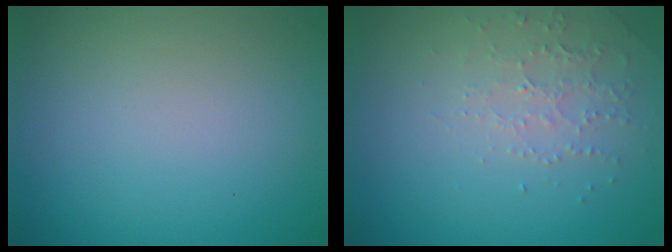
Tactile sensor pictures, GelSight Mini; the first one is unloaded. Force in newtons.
{"total": 2.2, "press": 2.1, "slide": 0.6}